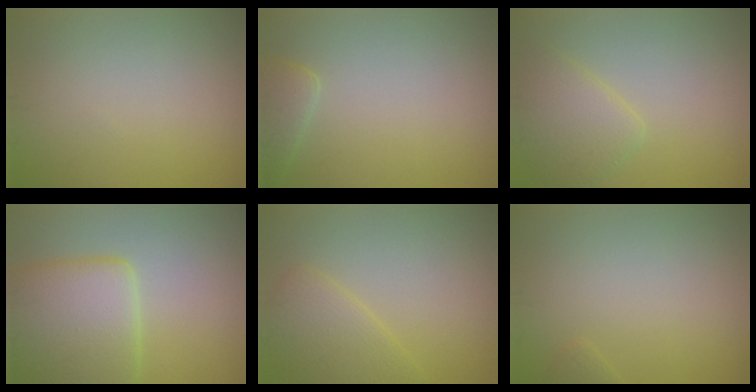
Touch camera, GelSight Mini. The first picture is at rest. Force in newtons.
{"total": 2.0, "press": 2.0, "slide": 0.2}
{"total": 3.1, "press": 3.1, "slide": 0.2}
{"total": 8.0, "press": 7.9, "slide": 0.6}
{"total": 3.0, "press": 3.0, "slide": 0.1}
{"total": 0.6, "press": 0.6, "slide": 0.1}